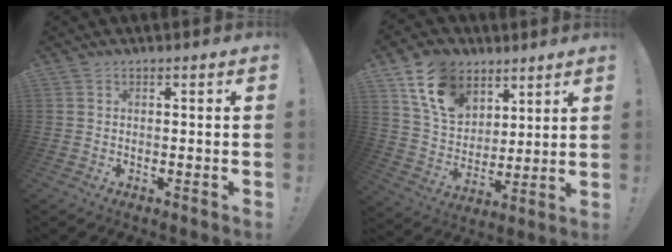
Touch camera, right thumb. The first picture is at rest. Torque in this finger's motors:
{"motor_torque": [0.63, 0.65, 0.09, 0.10, 0.04]}